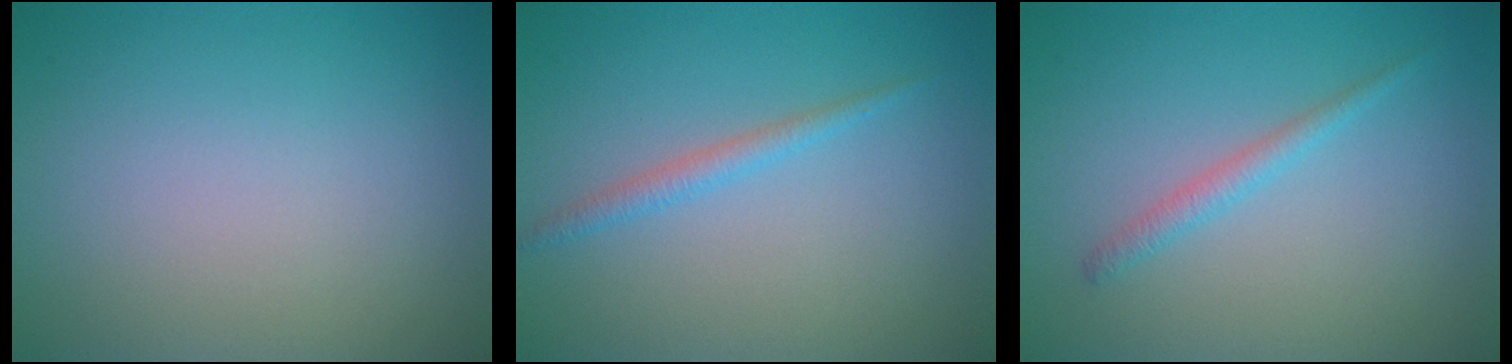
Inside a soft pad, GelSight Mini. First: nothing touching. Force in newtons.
{"total": 1.4, "press": 1.4, "slide": 0.1}
{"total": 1.4, "press": 1.4, "slide": 0.1}